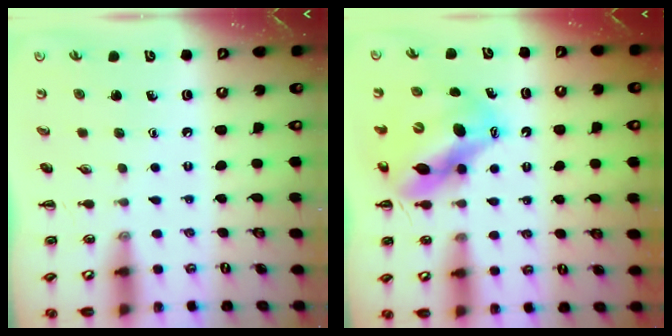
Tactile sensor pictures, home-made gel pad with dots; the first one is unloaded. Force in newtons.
{"total": 12.2, "press": 11.9, "slide": 2.9}